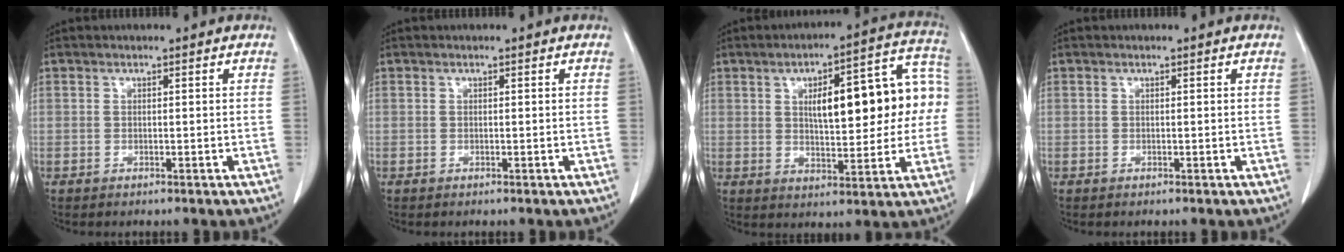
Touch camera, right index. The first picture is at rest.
{"total": 0.0}
{"total": 16.3, "force": [2.1, 5.2, 15.3], "torque": [-0.198, 0.045, 0.035]}
{"total": 0.0}